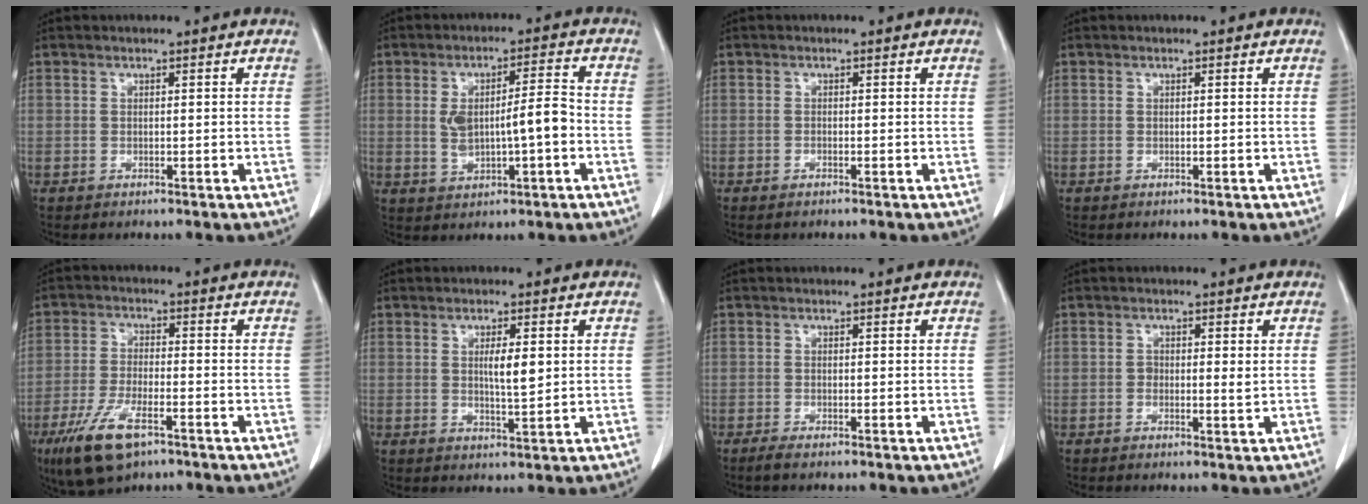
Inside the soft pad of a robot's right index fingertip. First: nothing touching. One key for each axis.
{"total": 7.7, "fx": -0.5, "fy": 1.9, "fz": 7.4, "tx": -0.136, "ty": 0.017, "tz": 0.001}
{"total": 0.6, "fx": -0.5, "fy": 0.1, "fz": 0.4, "tx": -0.015, "ty": -0.004, "tz": -0.006}
{"total": 0.0}
{"total": 9.5, "fx": -5.5, "fy": 2.9, "fz": 7.1, "tx": -0.154, "ty": -0.020, "tz": -0.095}
{"total": 4.1, "fx": 0.7, "fy": 0.7, "fz": 3.9, "tx": -0.070, "ty": -0.003, "tz": 0.011}
{"total": 1.5, "fx": -1.2, "fy": 0.1, "fz": 0.9, "tx": -0.026, "ty": -0.005, "tz": -0.023}
{"total": 1.7, "fx": 0.2, "fy": 0.8, "fz": 1.5, "tx": -0.021, "ty": 0.002, "tz": 0.005}